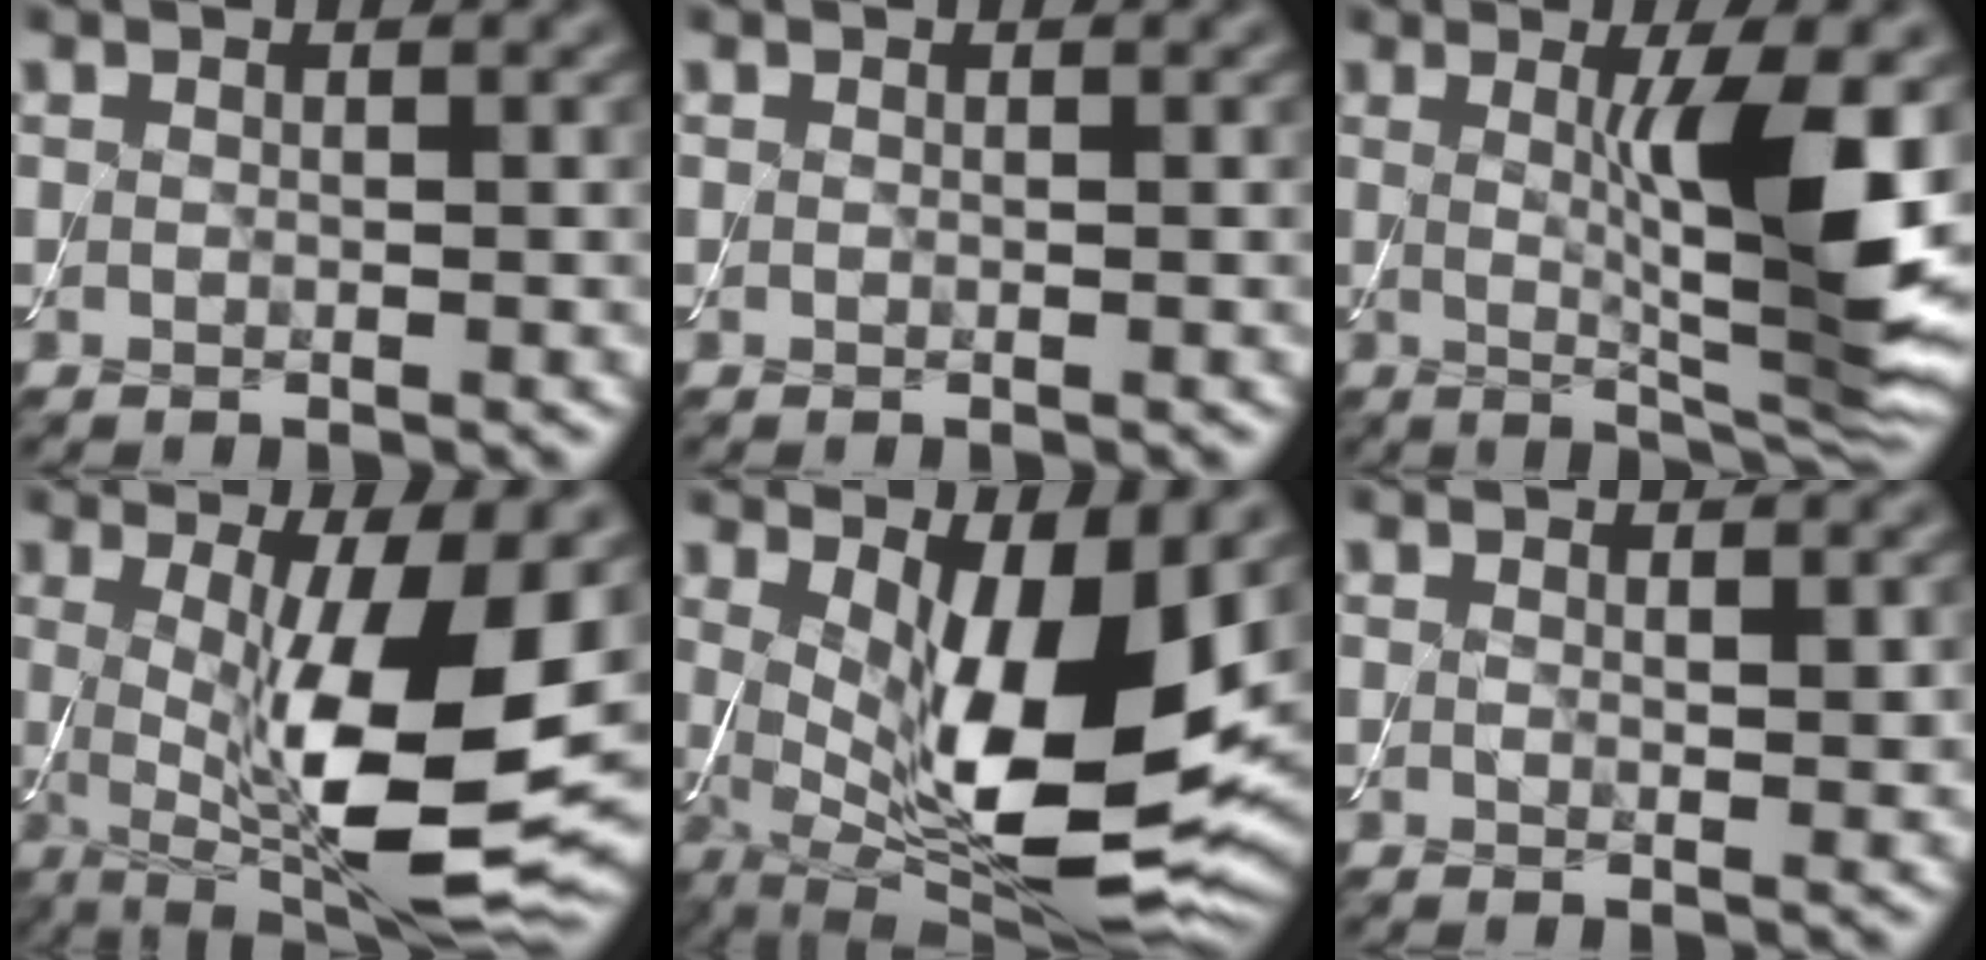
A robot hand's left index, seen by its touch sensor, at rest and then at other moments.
{"total": 0.0}
{"total": 8.7, "force": [1.0, 1.5, 8.6], "torque": [-0.124, -0.018, 0.024]}
{"total": 13.0, "force": [0.0, 3.4, 12.6], "torque": [-0.196, -0.017, 0.005]}
{"total": 12.3, "force": [2.1, 3.9, 11.4], "torque": [-0.181, -0.024, 0.042]}
{"total": 0.9, "force": [0.4, 0.3, 0.8], "torque": [-0.014, -0.005, 0.006]}